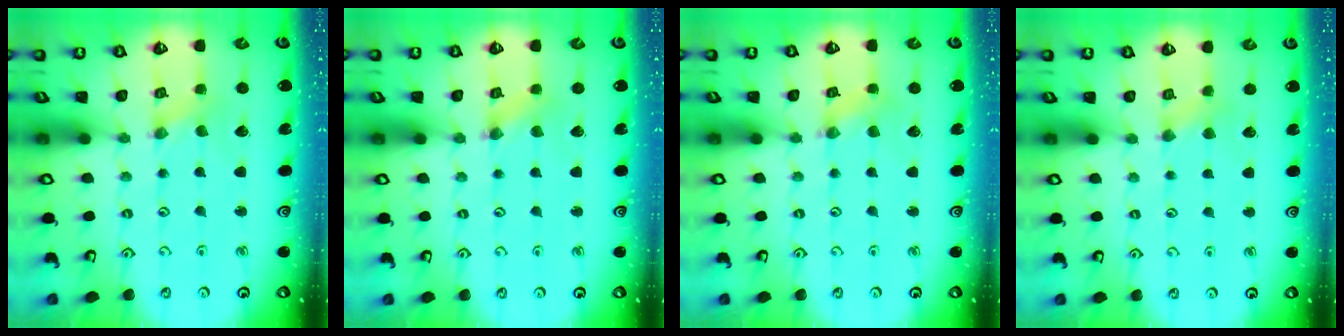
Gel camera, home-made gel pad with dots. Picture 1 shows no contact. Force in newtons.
{"total": 1.0, "press": 1.0, "slide": 0.3}
{"total": 2.4, "press": 2.4, "slide": 0.2}
{"total": 4.4, "press": 4.3, "slide": 0.5}